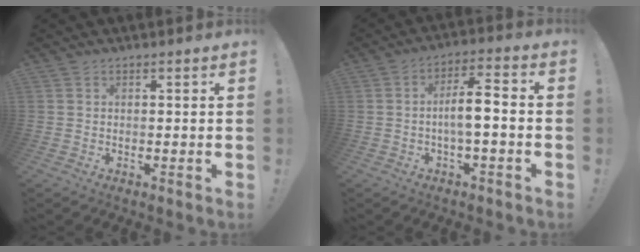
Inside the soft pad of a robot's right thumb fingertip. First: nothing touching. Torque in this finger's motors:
{"motor_torque": [0.13, 0.18, 0.72, -0.25, 0.10]}